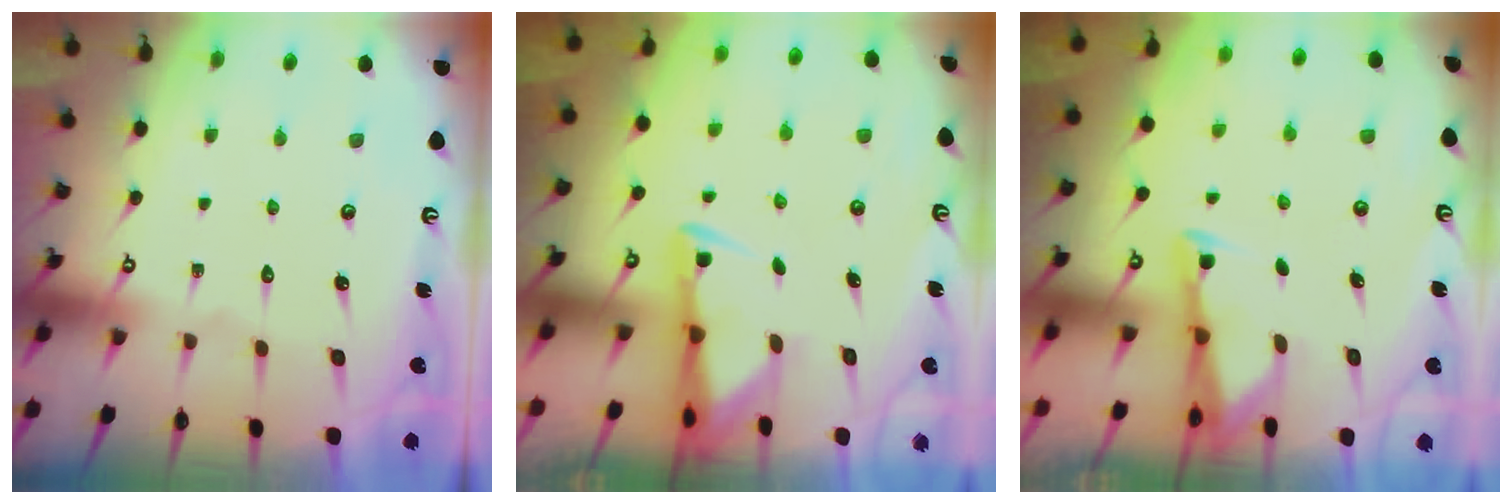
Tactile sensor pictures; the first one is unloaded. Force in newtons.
{"total": 2.9, "press": 2.8, "slide": 0.5}
{"total": 2.9, "press": 2.9, "slide": 0.2}